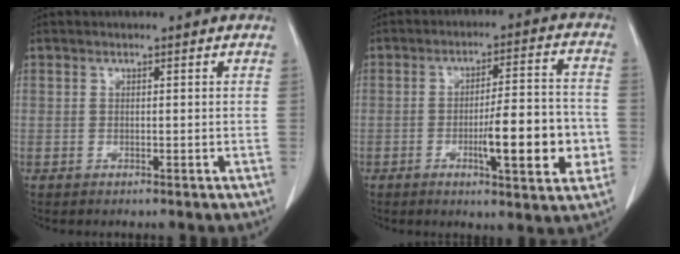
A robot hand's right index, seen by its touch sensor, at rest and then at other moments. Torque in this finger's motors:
{"motor_torque": [1.66, -0.48, 0.82, 0.16]}